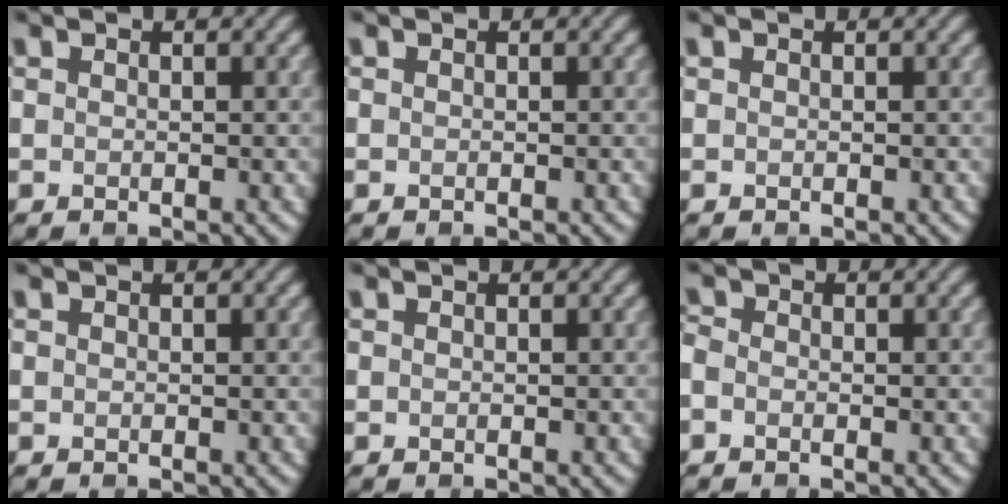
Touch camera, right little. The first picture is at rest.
{"total": 0.0}
{"total": 0.0}
{"total": 0.0}
{"total": 0.0}
{"total": 1.1, "force": [-0.5, 0.8, 0.6], "torque": [-0.015, 0.001, -0.016]}